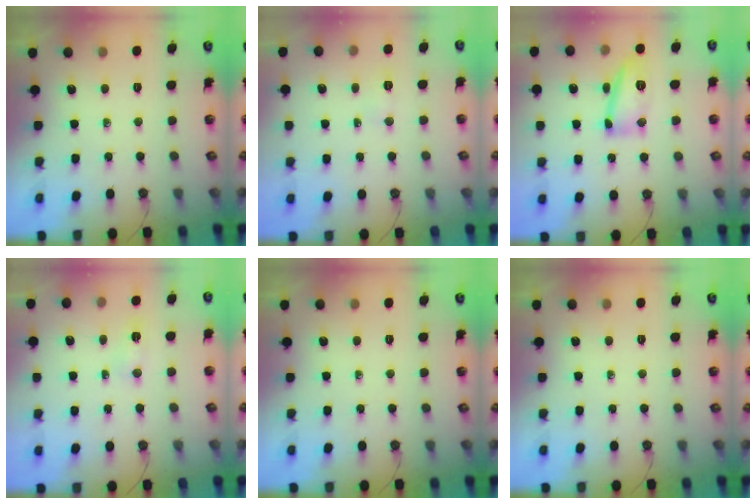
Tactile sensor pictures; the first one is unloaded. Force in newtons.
{"total": 3.9, "press": 3.7, "slide": 1.0}
{"total": 12.7, "press": 12.7, "slide": 1.1}
{"total": 4.2, "press": 4.1, "slide": 0.5}
{"total": 0.0}
{"total": 0.0}